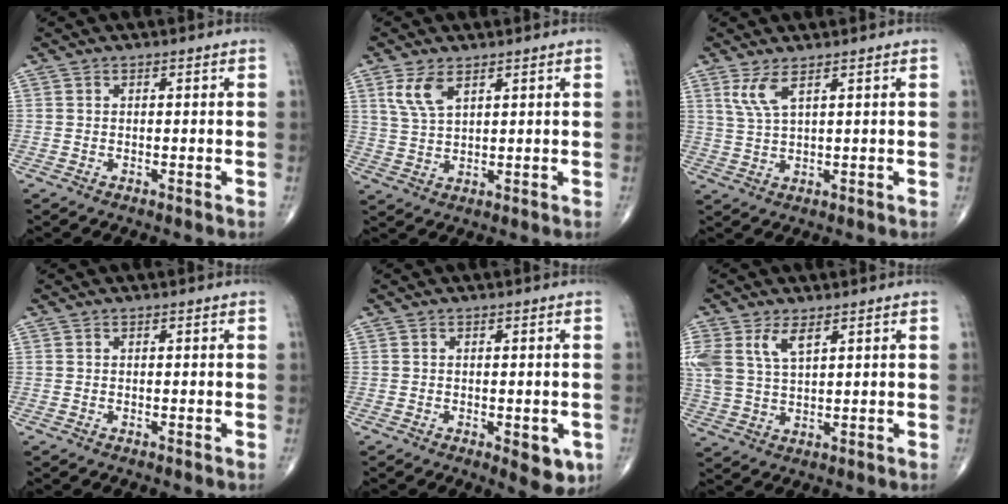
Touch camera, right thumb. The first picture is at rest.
{"total": 5.4, "force": [2.9, 2.4, 3.9], "torque": [-0.082, -0.007, 0.067]}
{"total": 4.1, "force": [2.3, 0.8, 3.3], "torque": [-0.079, -0.011, 0.058]}
{"total": 0.0}
{"total": 5.4, "force": [-1.8, 2.3, 4.5], "torque": [-0.040, -0.007, -0.017]}
{"total": 8.8, "force": [4.1, 4.3, 6.5], "torque": [-0.148, -0.002, 0.090]}